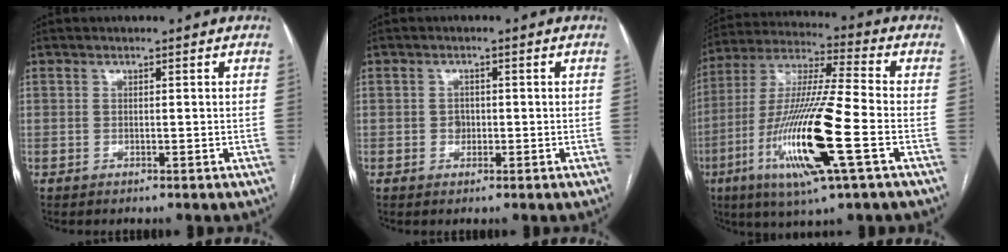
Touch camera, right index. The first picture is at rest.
{"total": 1.6, "force": [-0.2, 1.4, 0.7], "torque": [-0.010, 0.004, -0.001]}
{"total": 19.1, "force": [-6.3, 0.9, 18.1], "torque": [-0.377, -0.023, -0.119]}